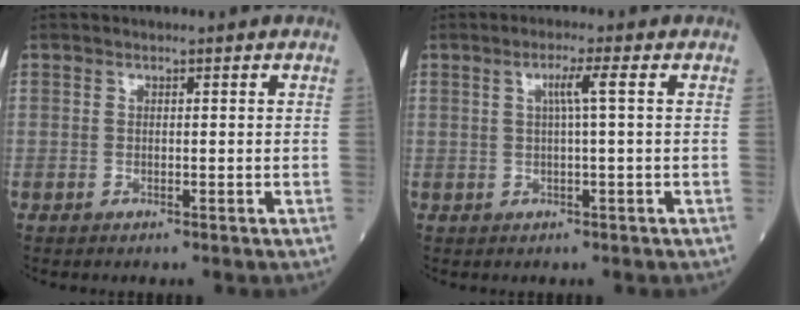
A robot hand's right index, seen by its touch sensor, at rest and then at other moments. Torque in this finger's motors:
{"motor_torque": [0.35, 0.01, 0.21, 0.06]}